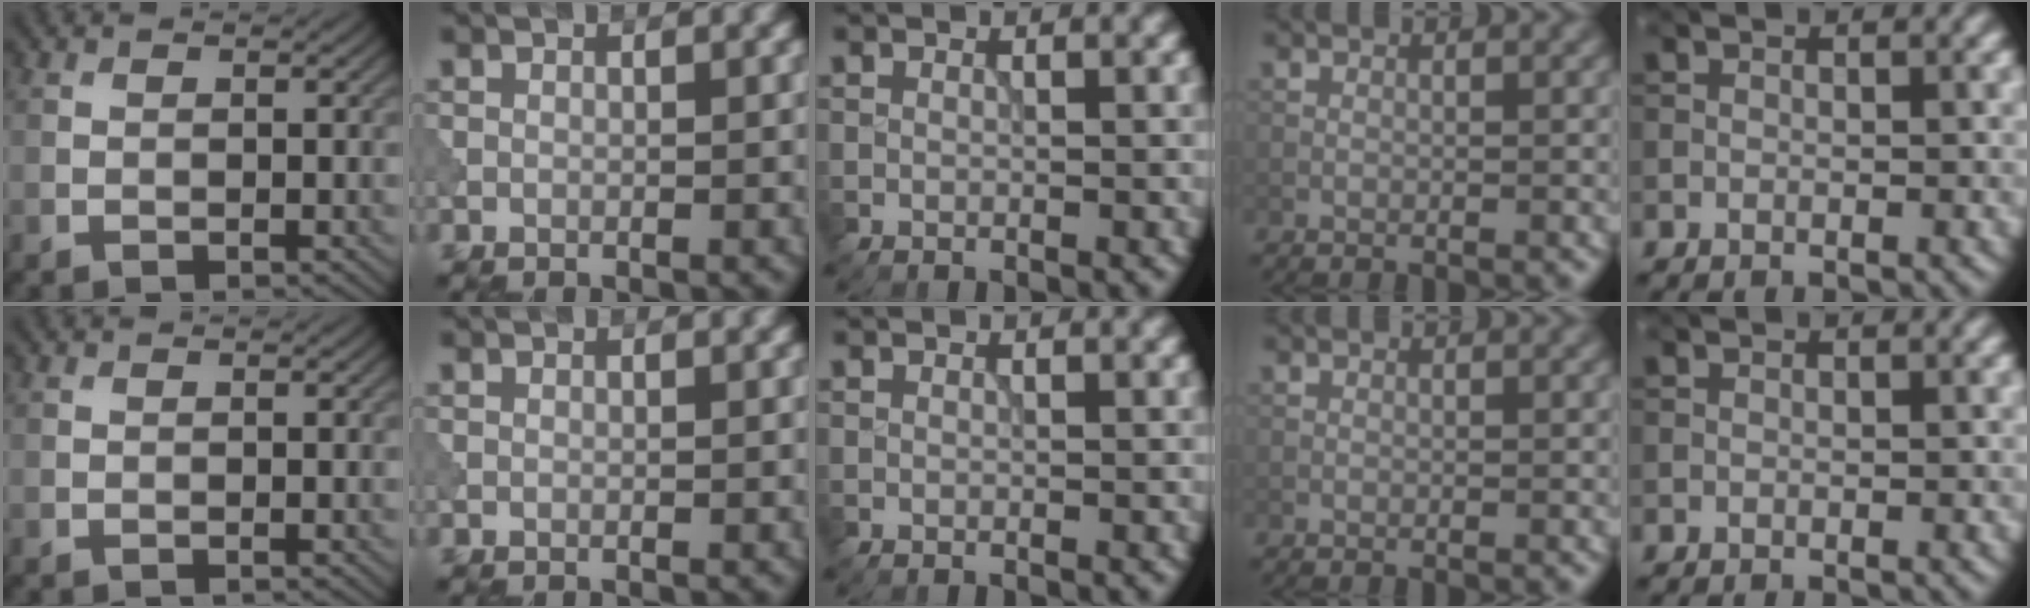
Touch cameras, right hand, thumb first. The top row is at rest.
{}